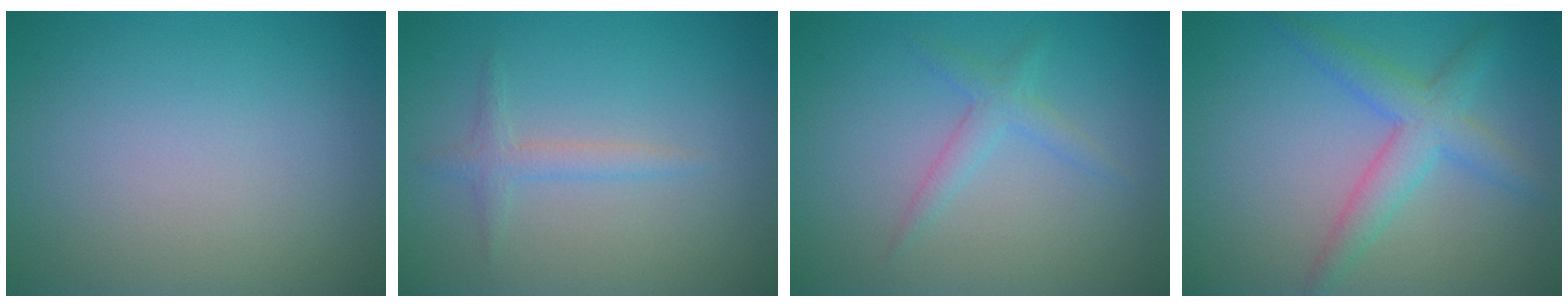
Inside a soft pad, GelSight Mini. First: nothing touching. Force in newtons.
{"total": 1.5, "press": 1.5, "slide": 0.1}
{"total": 1.7, "press": 1.7, "slide": 0.1}
{"total": 3.7, "press": 3.7, "slide": 0.1}